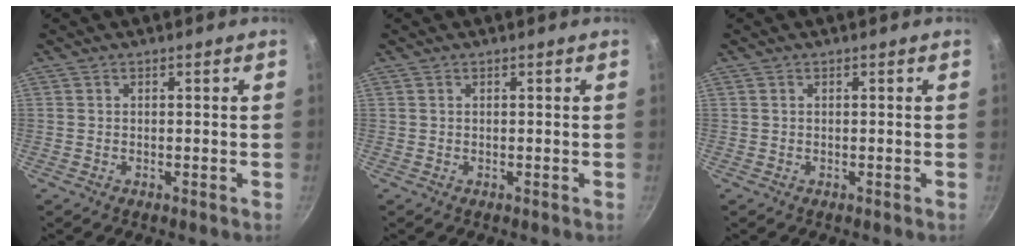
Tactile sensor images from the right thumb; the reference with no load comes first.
{"total": 0.0}
{"total": 0.0}